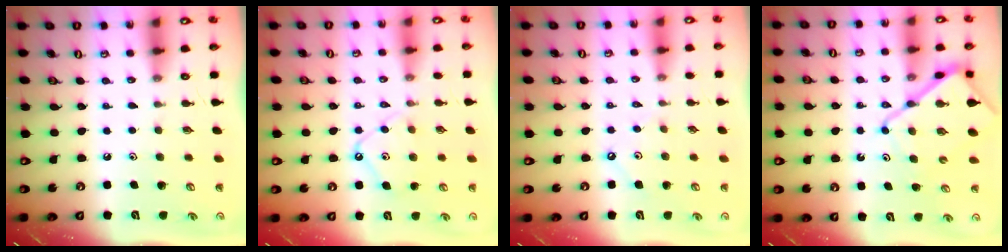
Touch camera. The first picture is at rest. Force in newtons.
{"total": 10.5, "press": 10.4, "slide": 1.0}
{"total": 3.3, "press": 3.3, "slide": 0.6}
{"total": 12.9, "press": 12.9, "slide": 1.4}